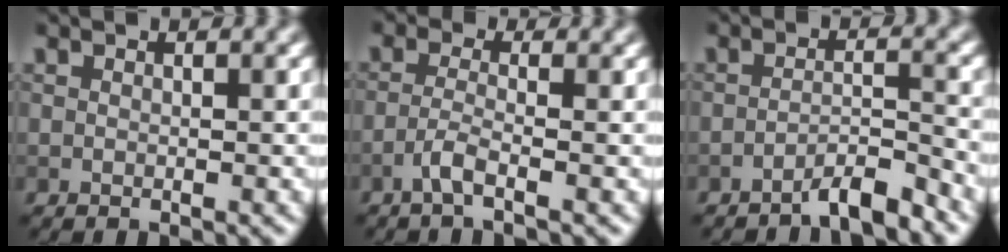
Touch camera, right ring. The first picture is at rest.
{"total": 2.0, "force": [-1.1, 0.4, 1.6], "torque": [-0.036, 0.004, -0.031]}
{"total": 3.3, "force": [-2.8, 0.3, 1.7], "torque": [-0.022, 0.009, -0.054]}